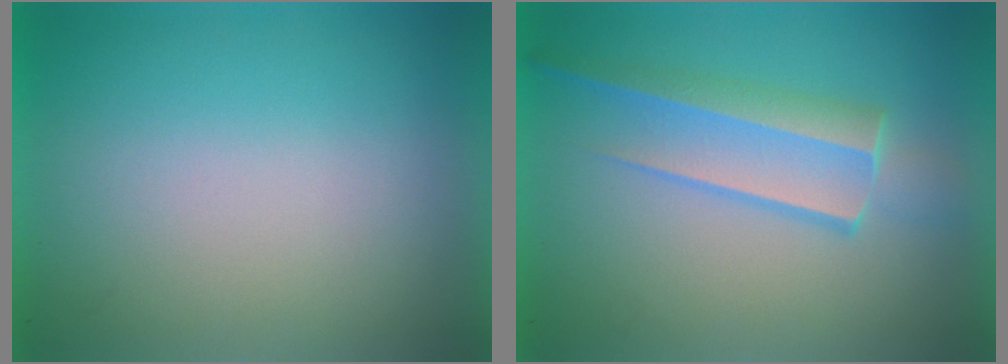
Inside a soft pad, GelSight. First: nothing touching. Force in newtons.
{"total": 3.3}